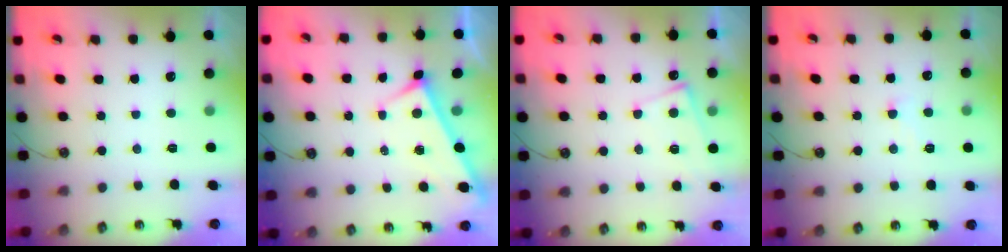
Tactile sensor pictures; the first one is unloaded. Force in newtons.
{"total": 4.1, "press": 4.1, "slide": 0.3}
{"total": 4.5, "press": 4.5, "slide": 0.3}
{"total": 1.4, "press": 1.3, "slide": 0.6}